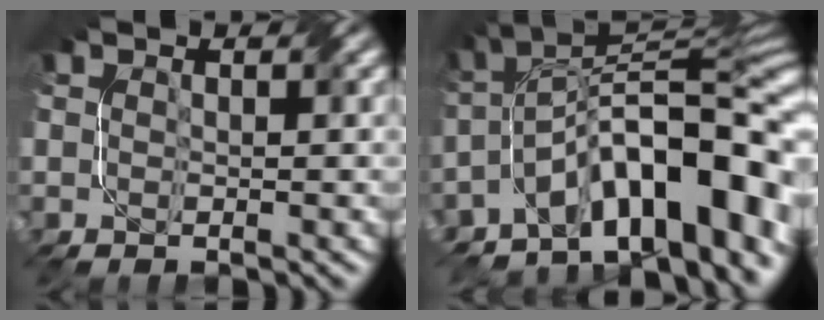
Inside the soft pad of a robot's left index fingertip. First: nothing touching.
{"total": 14.4, "force": [-6.2, 5.9, 11.5], "torque": [-0.153, 0.027, -0.103]}